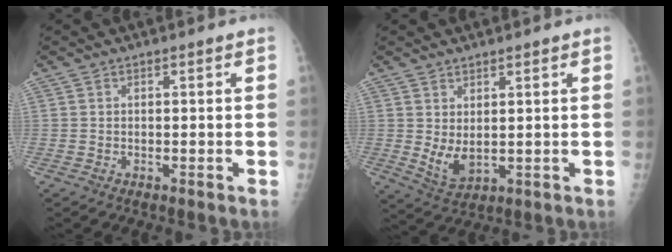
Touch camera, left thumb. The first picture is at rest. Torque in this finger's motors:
{"motor_torque": [-0.09, -0.21, 0.55, -0.09, 0.06]}